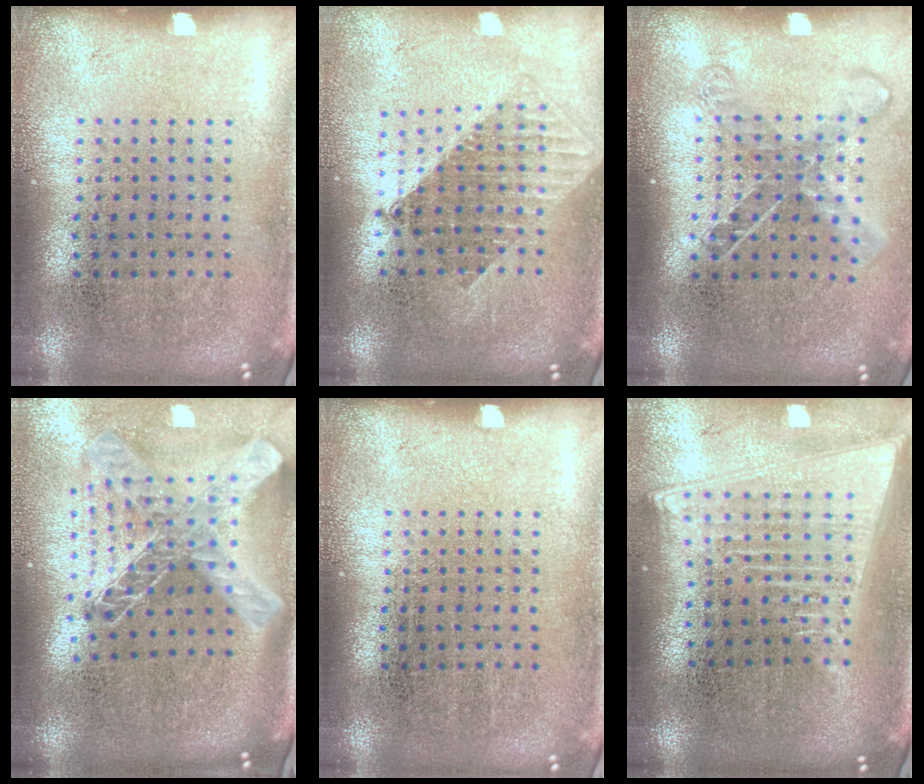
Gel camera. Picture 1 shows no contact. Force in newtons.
{"total": 1.6, "press": 1.3, "slide": 1.0}
{"total": 1.5, "press": 1.2, "slide": 1.0}
{"total": 2.8, "press": 2.0, "slide": 2.0}
{"total": 0.0}
{"total": 2.1, "press": 1.8, "slide": 1.1}